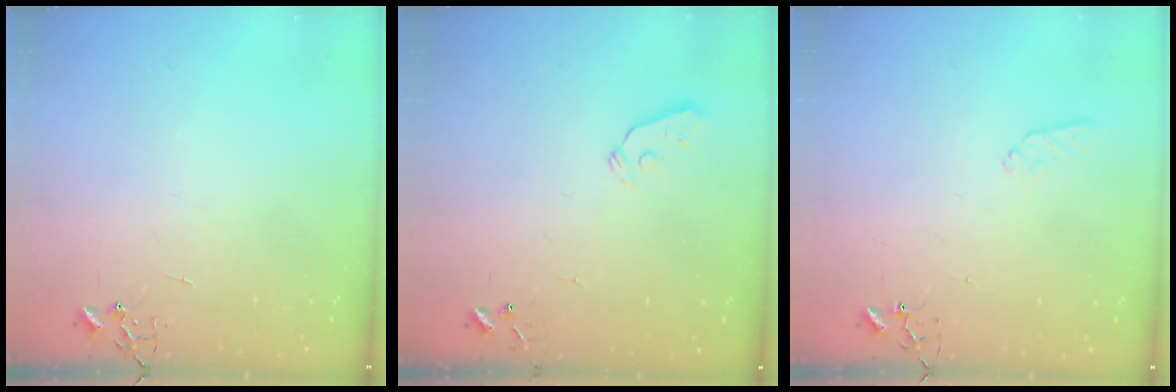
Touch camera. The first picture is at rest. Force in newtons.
{"total": 3.6, "press": 3.5, "slide": 0.7}
{"total": 6.6, "press": 6.5, "slide": 0.6}